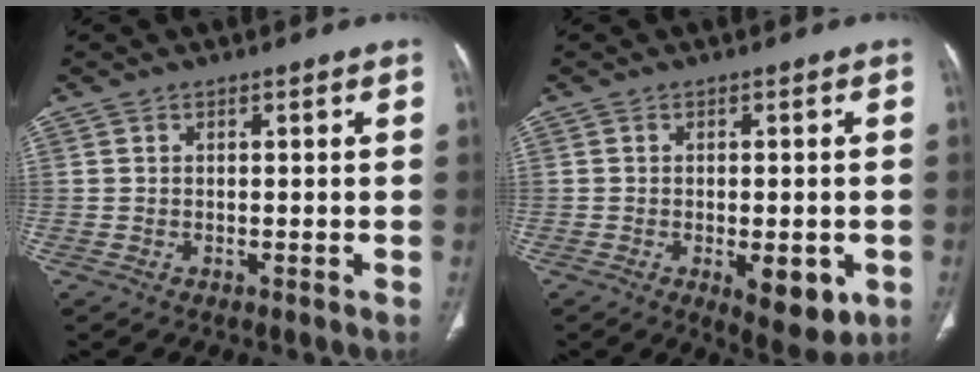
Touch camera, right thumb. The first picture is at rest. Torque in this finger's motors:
{"motor_torque": [1.00, 1.35, -0.12, 0.08, 0.24]}